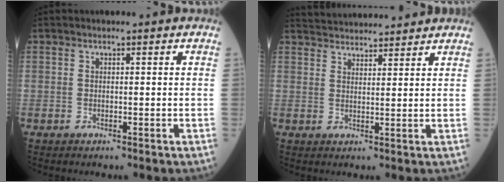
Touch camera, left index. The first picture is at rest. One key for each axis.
{"total": 10.3, "fx": 9.9, "fy": 1.1, "fz": 2.4, "tx": -0.042, "ty": 0.029, "tz": 0.145}